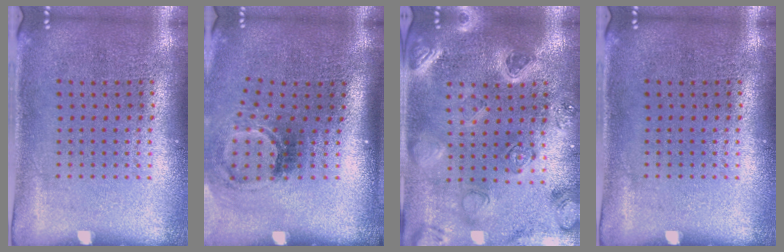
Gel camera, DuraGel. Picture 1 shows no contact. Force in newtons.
{"total": 1.9, "press": 1.2, "slide": 1.5}
{"total": 2.2, "press": 2.2, "slide": 0.5}
{"total": 0.0}